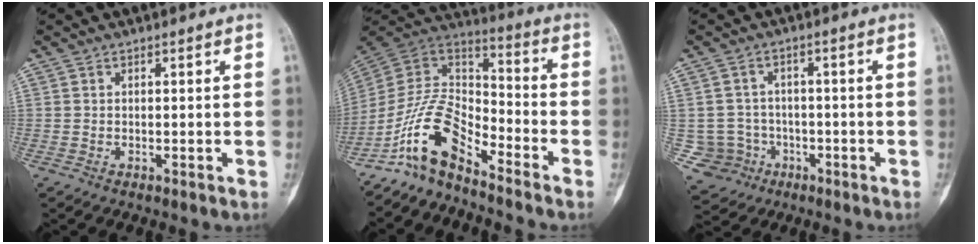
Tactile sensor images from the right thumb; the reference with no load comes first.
{"total": 12.5, "force": [-8.9, 5.1, 7.1], "torque": [-0.126, 0.093, -0.178]}
{"total": 6.8, "force": [-1.8, 6.6, 0.7], "torque": [0.002, 0.020, -0.022]}